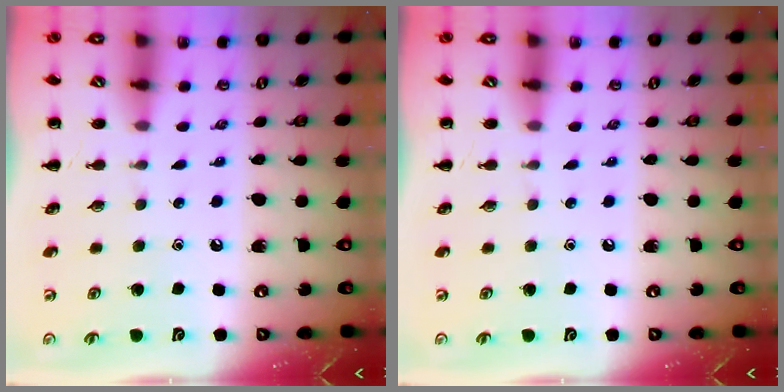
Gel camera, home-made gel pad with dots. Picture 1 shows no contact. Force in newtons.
{"total": 0.0}